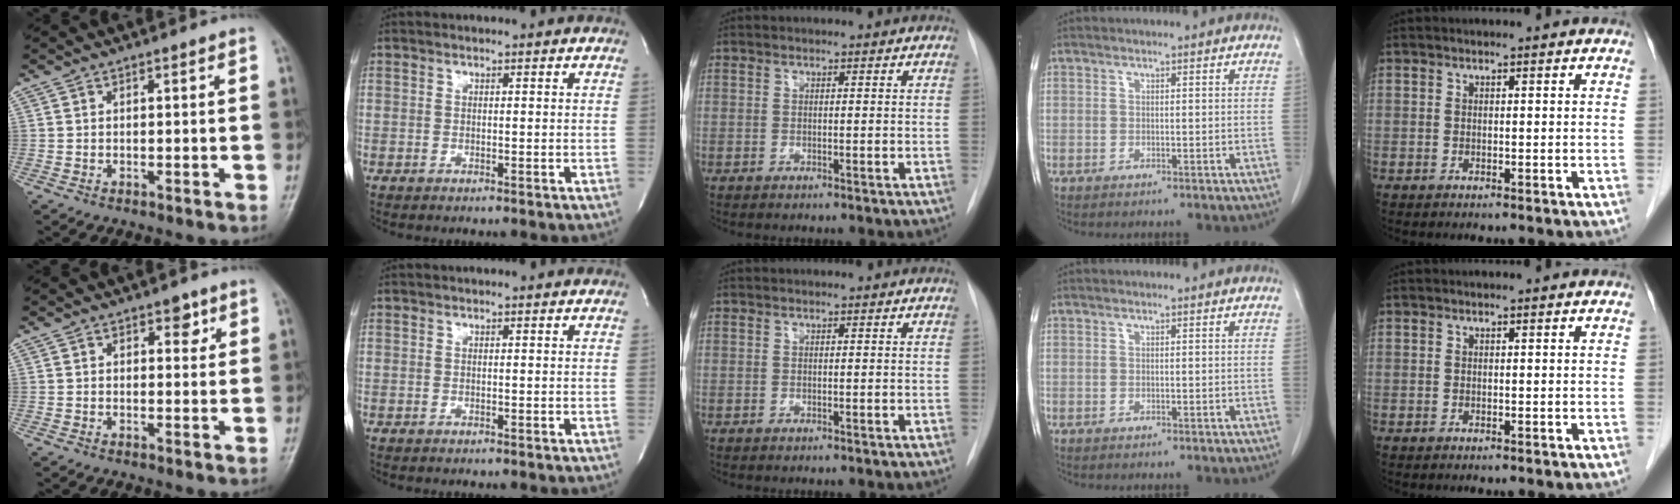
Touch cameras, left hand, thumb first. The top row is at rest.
{"thumb": {"total": 2.7, "force": [1.4, 1.7, 1.6], "torque": [0.001, -0.004, 0.016]}}